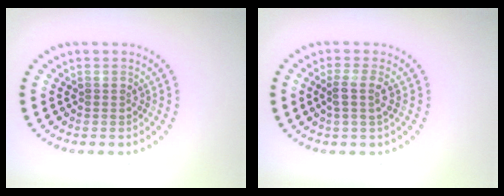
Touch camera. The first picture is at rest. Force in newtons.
{"total": 1.8, "press": 1.4, "slide": 1.2}